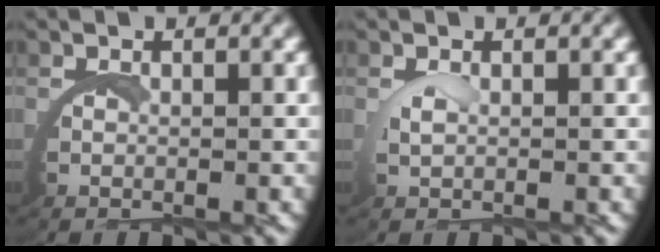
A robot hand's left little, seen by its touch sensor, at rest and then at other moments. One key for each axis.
{"total": 0.8, "fx": 0.7, "fy": -0.3, "fz": 0.4, "tx": -0.019, "ty": -0.002, "tz": 0.014}